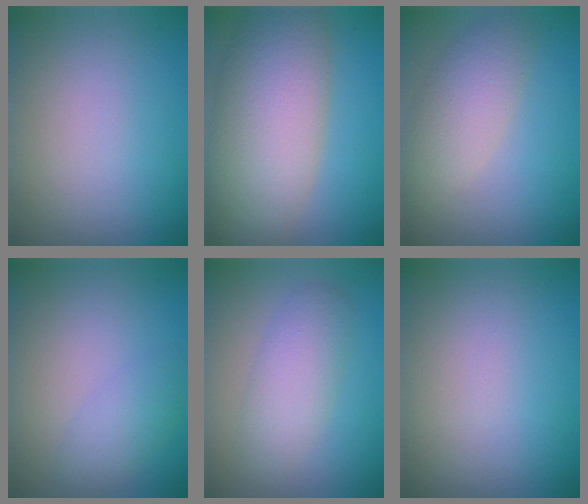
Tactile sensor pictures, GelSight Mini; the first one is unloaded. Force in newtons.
{"total": 9.6, "press": 9.6, "slide": 0.5}
{"total": 4.1, "press": 4.1, "slide": 0.3}
{"total": 2.1, "press": 2.1, "slide": 0.1}
{"total": 3.4, "press": 3.4, "slide": 0.2}
{"total": 0.0}